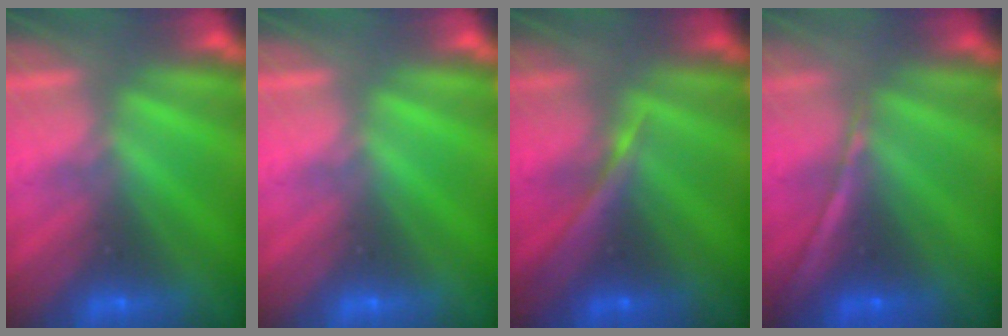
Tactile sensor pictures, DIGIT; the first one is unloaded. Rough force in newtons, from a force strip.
{"total": 0.0}
{"total": 2.3}
{"total": 1.3}